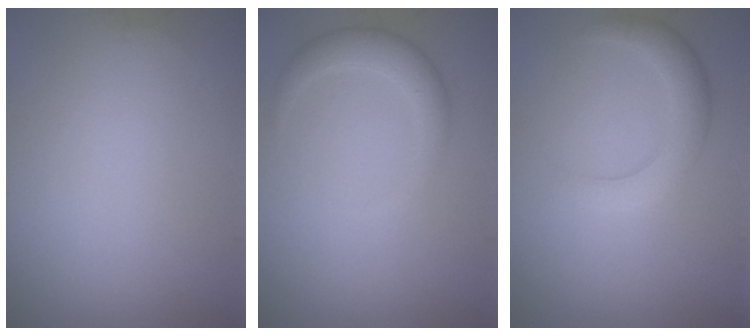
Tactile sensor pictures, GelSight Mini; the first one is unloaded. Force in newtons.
{"total": 2.4, "press": 2.4, "slide": 0.1}
{"total": 3.0, "press": 3.0, "slide": 0.2}